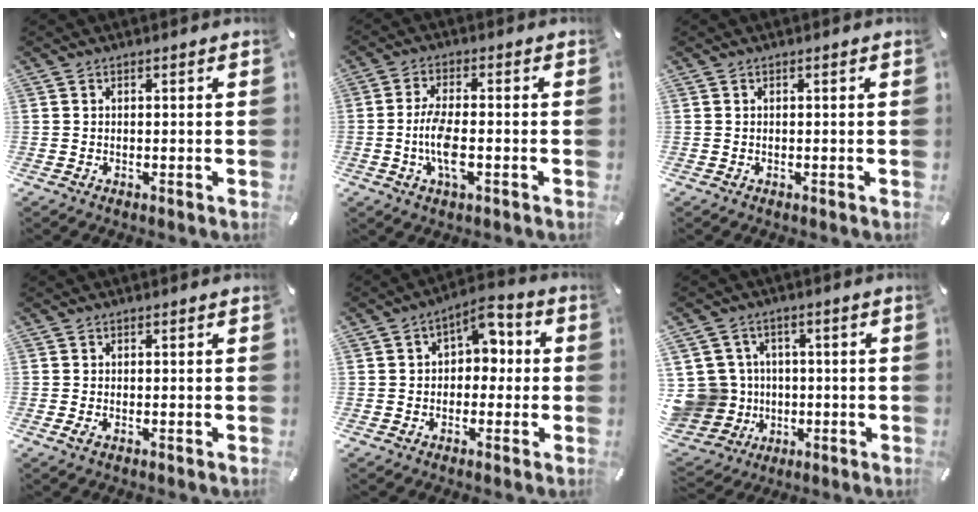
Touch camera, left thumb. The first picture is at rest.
{"total": 7.9, "force": [-1.7, 2.8, 7.2], "torque": [-0.155, -0.005, -0.033]}
{"total": 0.0}
{"total": 0.8, "force": [-0.2, 0.3, 0.7], "torque": [-0.012, -0.001, -0.003]}
{"total": 7.0, "force": [1.4, 5.3, 4.4], "torque": [-0.060, -0.007, 0.019]}
{"total": 12.0, "force": [-0.8, 11.5, 3.5], "torque": [-0.103, 0.008, -0.008]}